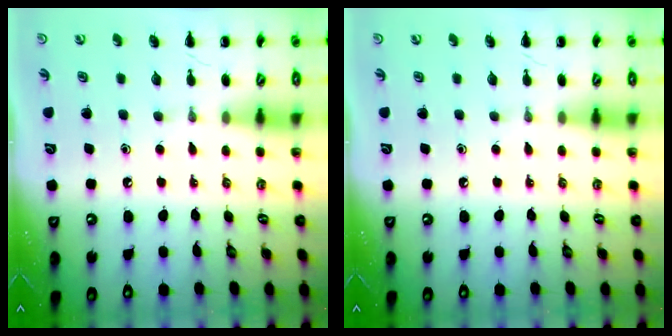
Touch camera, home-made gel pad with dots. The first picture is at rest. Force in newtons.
{"total": 0.0}